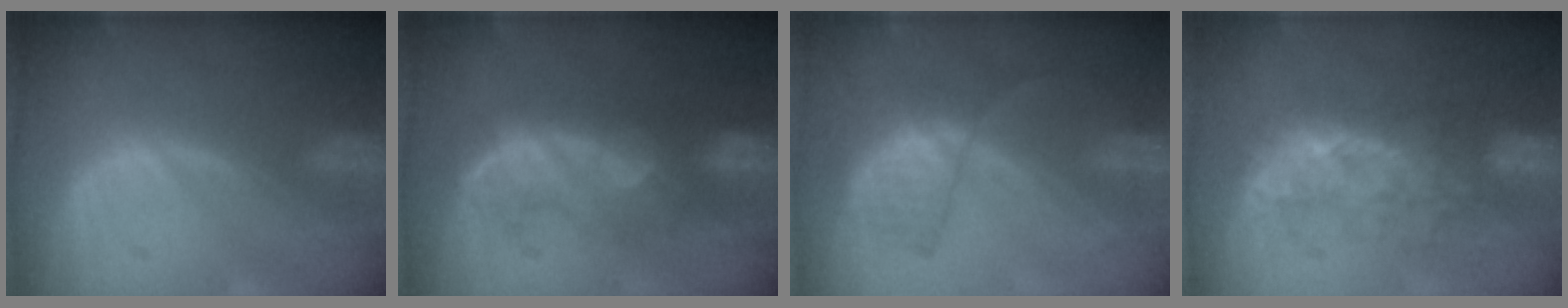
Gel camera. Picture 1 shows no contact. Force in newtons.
{"total": 8.1, "press": 7.7, "slide": 2.3}
{"total": 6.7, "press": 5.9, "slide": 3.2}
{"total": 7.6, "press": 7.3, "slide": 2.3}